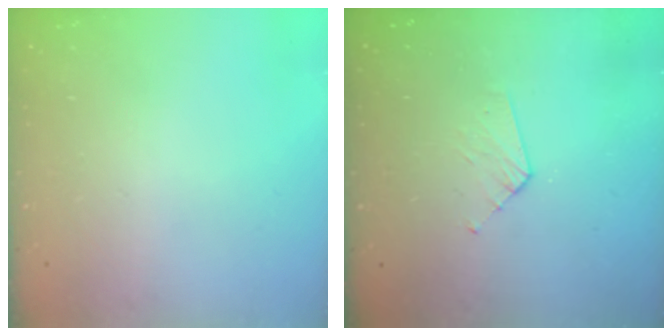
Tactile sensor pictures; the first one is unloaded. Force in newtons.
{"total": 3.3, "press": 3.3, "slide": 0.2}